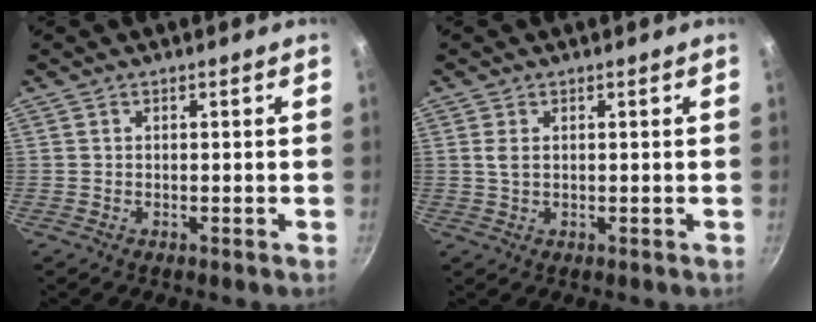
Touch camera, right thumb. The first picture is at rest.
{"total": 1.9, "force": [0.4, 1.1, 1.5], "torque": [-0.030, 0.000, 0.009]}